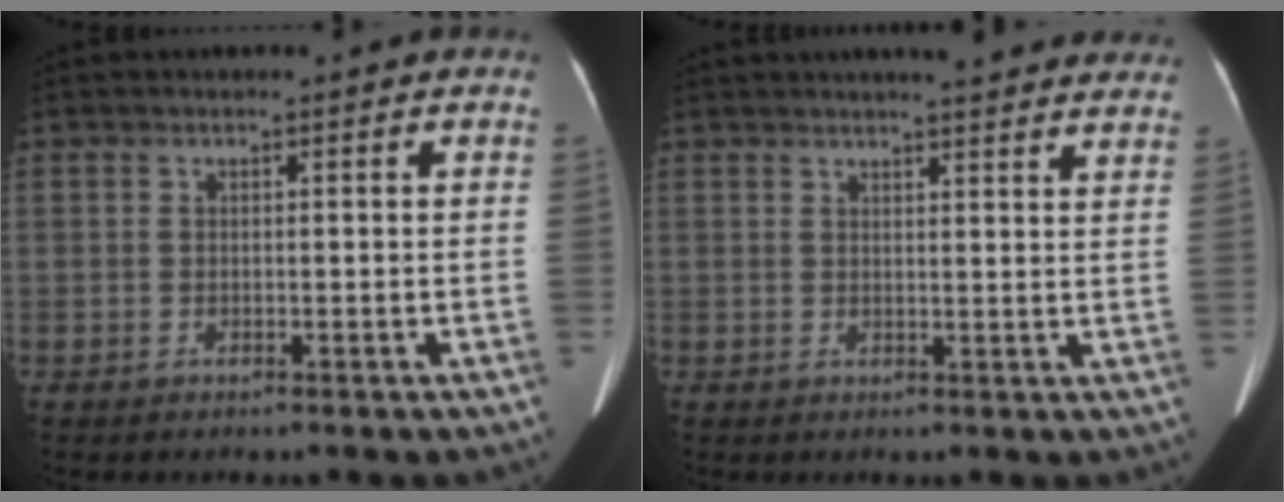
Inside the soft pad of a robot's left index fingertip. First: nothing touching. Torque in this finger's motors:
{"motor_torque": [0.58, -0.95, 0.02, 0.10]}